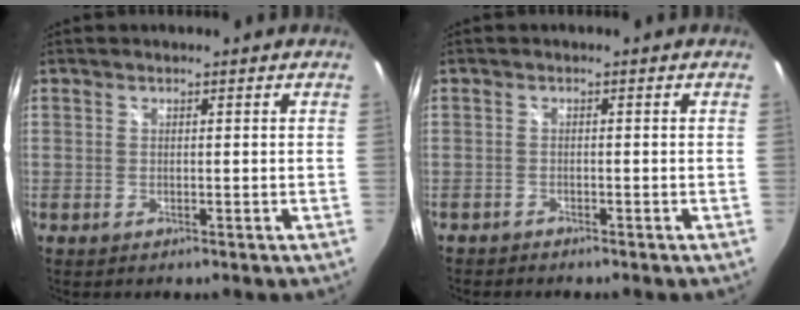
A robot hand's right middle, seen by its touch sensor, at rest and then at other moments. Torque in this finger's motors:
{"motor_torque": [-0.29, -0.18, 0.02, -0.01]}